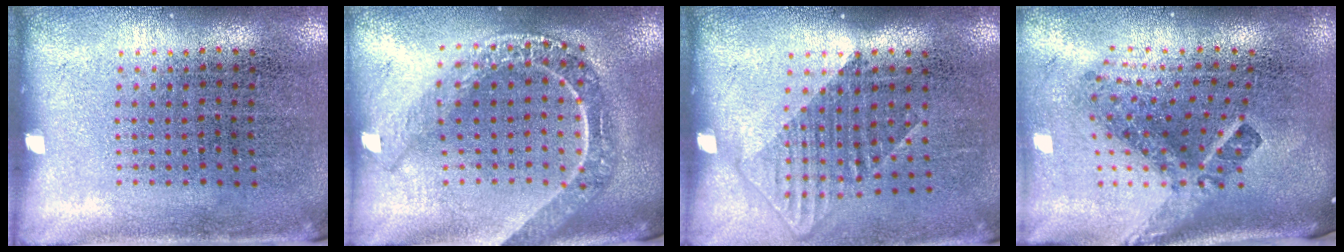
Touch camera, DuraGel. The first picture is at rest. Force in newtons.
{"total": 2.1, "press": 1.9, "slide": 1.0}
{"total": 1.3, "press": 0.9, "slide": 0.9}
{"total": 2.9, "press": 1.7, "slide": 2.3}